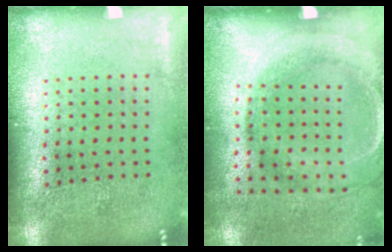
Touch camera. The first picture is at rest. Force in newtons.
{"total": 1.9, "press": 1.2, "slide": 1.5}